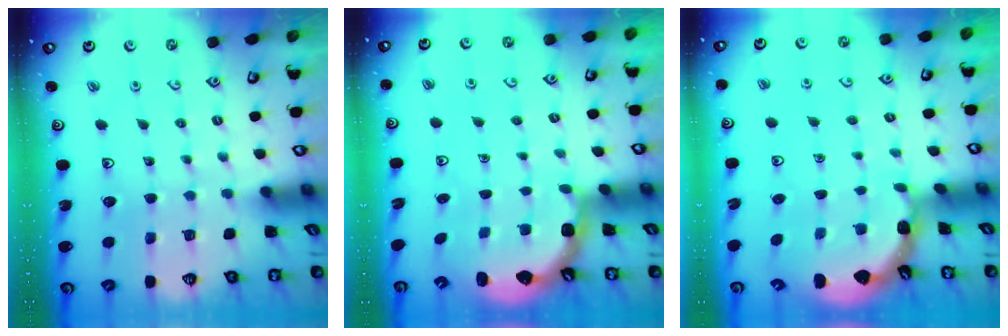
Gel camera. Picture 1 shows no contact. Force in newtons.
{"total": 2.5, "press": 2.1, "slide": 1.3}
{"total": 1.8, "press": 1.8, "slide": 0.1}